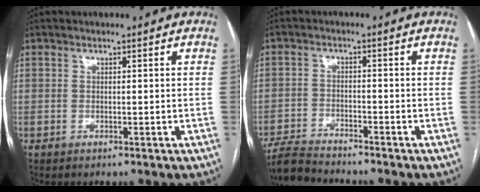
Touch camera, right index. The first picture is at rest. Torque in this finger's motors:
{"motor_torque": [-0.41, -1.12, -0.03, -0.03]}